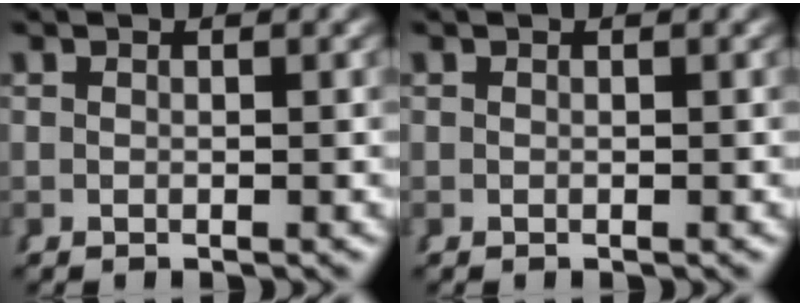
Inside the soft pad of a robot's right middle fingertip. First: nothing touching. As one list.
[{"total": 0.0}]